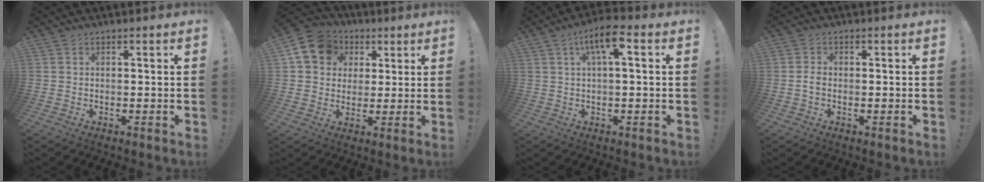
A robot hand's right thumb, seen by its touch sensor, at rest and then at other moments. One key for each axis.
{"total": 12.5, "fx": 4.1, "fy": 10.6, "fz": 5.2, "tx": -0.070, "ty": -0.009, "tz": 0.084}
{"total": 7.6, "fx": 2.2, "fy": 1.7, "fz": 7.1, "tx": -0.120, "ty": -0.004, "tz": 0.033}
{"total": 1.7, "fx": -0.6, "fy": 1.0, "fz": 1.3, "tx": -0.030, "ty": 0.010, "tz": -0.009}